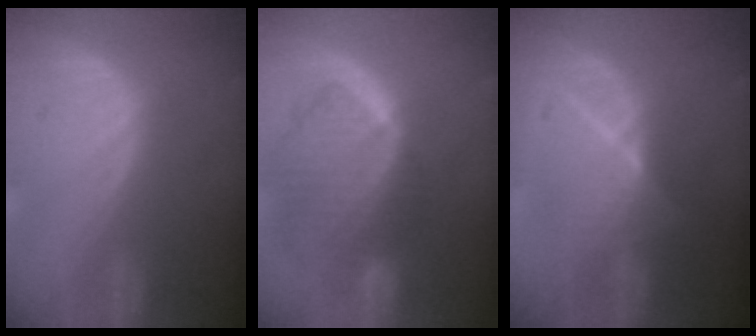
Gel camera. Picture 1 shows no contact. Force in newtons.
{"total": 10.1, "press": 8.6, "slide": 5.2}
{"total": 6.5, "press": 6.4, "slide": 1.0}